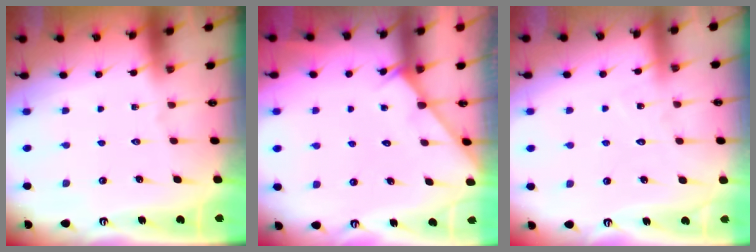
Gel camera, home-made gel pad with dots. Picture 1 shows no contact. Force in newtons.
{"total": 3.7, "press": 3.7, "slide": 0.3}
{"total": 6.8, "press": 6.8, "slide": 0.5}